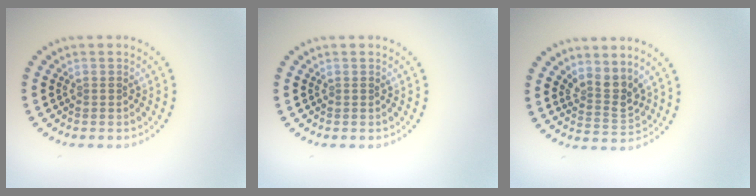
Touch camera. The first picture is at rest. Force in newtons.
{"total": 0.0}
{"total": 2.8, "press": 2.0, "slide": 1.9}